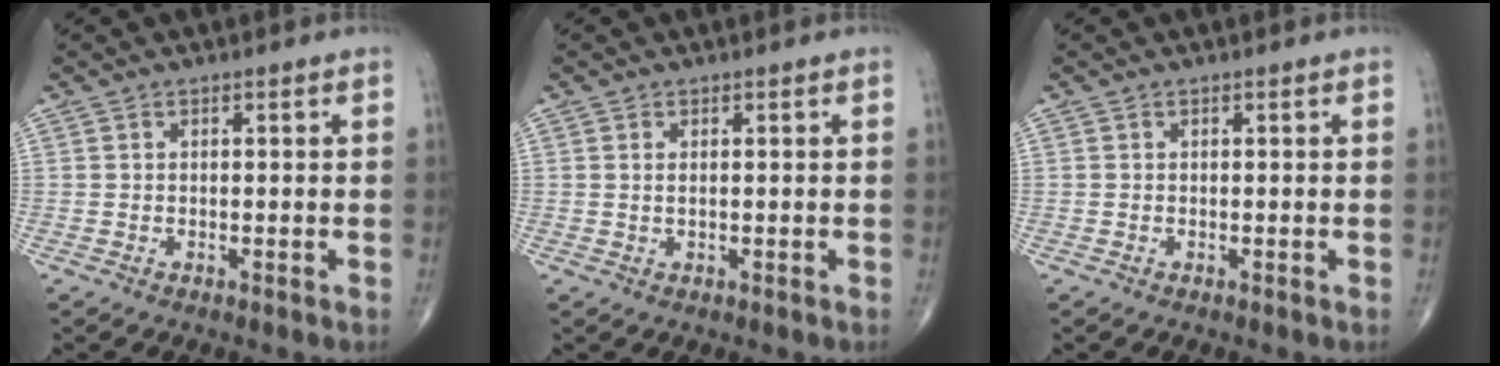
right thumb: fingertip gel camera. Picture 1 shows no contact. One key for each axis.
{"total": 0.9, "fx": 0.3, "fy": 0.3, "fz": 0.8, "tx": -0.016, "ty": 0.000, "tz": 0.006}
{"total": 0.0}